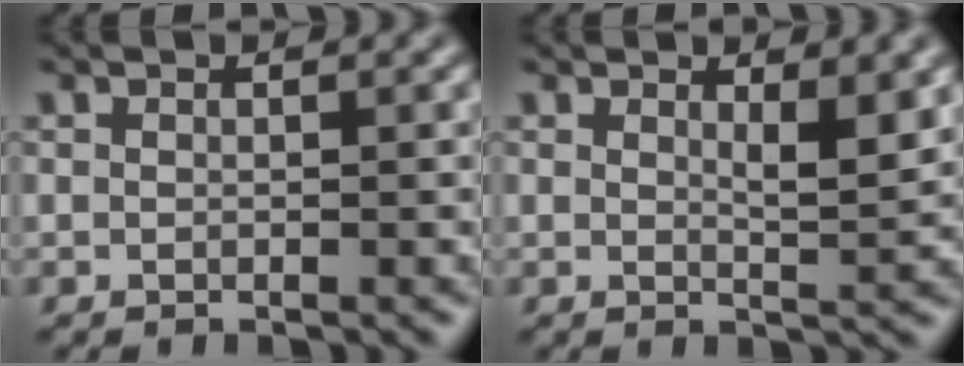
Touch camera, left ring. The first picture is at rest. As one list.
[{"total": 2.3, "force": [1.1, 0.5, 2.0], "torque": [-0.027, -0.005, 0.020]}]